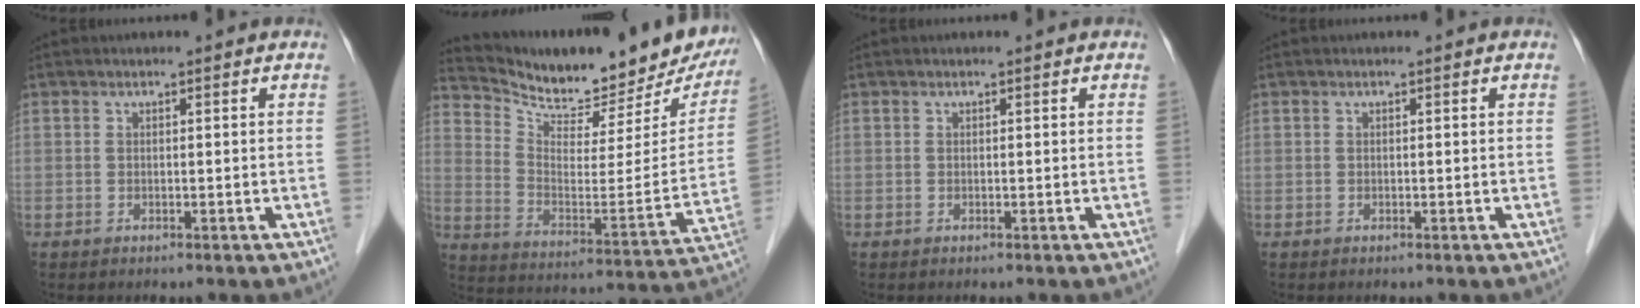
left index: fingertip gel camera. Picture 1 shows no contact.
{"total": 22.6, "force": [20.9, 5.2, 7.1], "torque": [-0.119, -0.061, 0.289]}
{"total": 0.0}
{"total": 0.0}